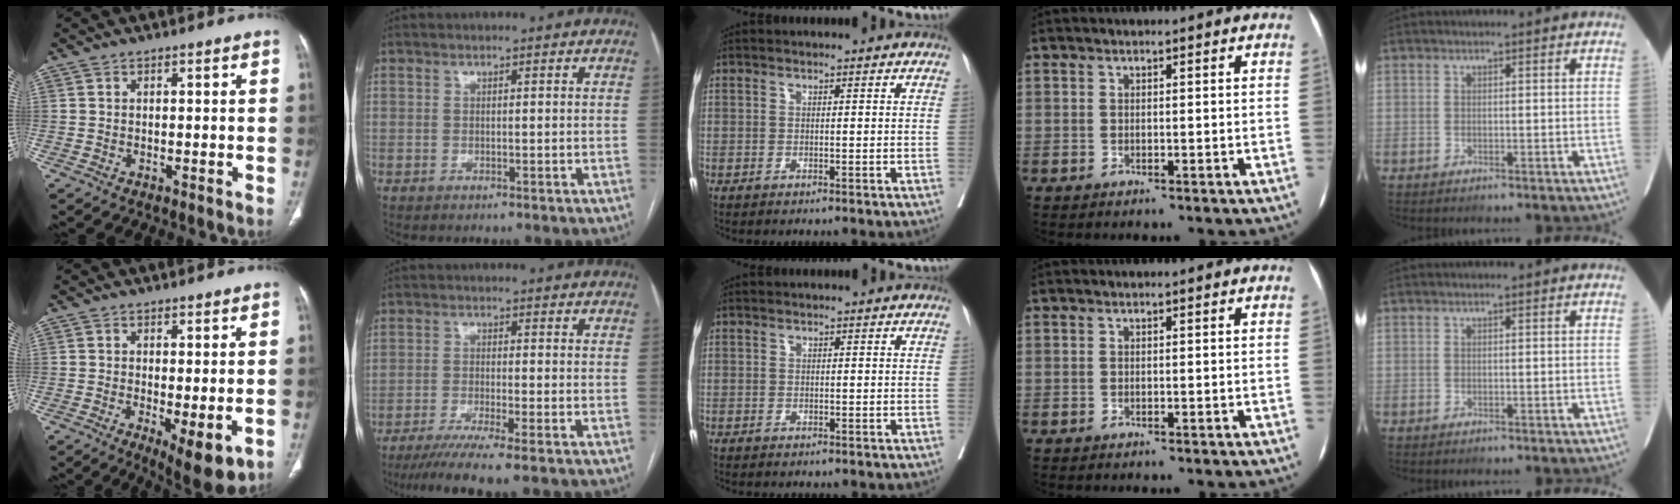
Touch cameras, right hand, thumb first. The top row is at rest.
{"thumb": {"total": 8.1, "force": [-2.1, 2.8, 7.3], "torque": [-0.109, -0.023, -0.027]}, "index": {"total": 8.0, "force": [-6.0, -0.9, 5.1], "torque": [-0.075, -0.022, -0.098]}, "middle": {"total": 0.6, "force": [-0.1, 0.6, -0.1], "torque": [0.008, 0.006, -0.005]}}